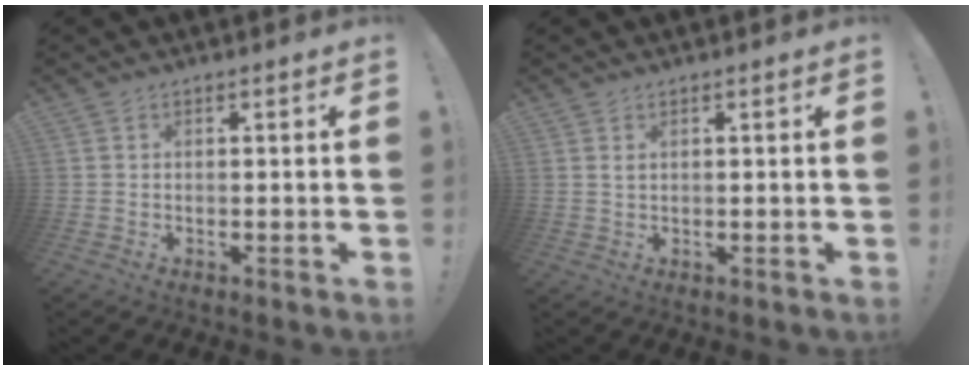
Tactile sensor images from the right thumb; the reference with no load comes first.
{"total": 1.3, "force": [0.7, 0.3, 1.0], "torque": [-0.015, -0.001, 0.011]}